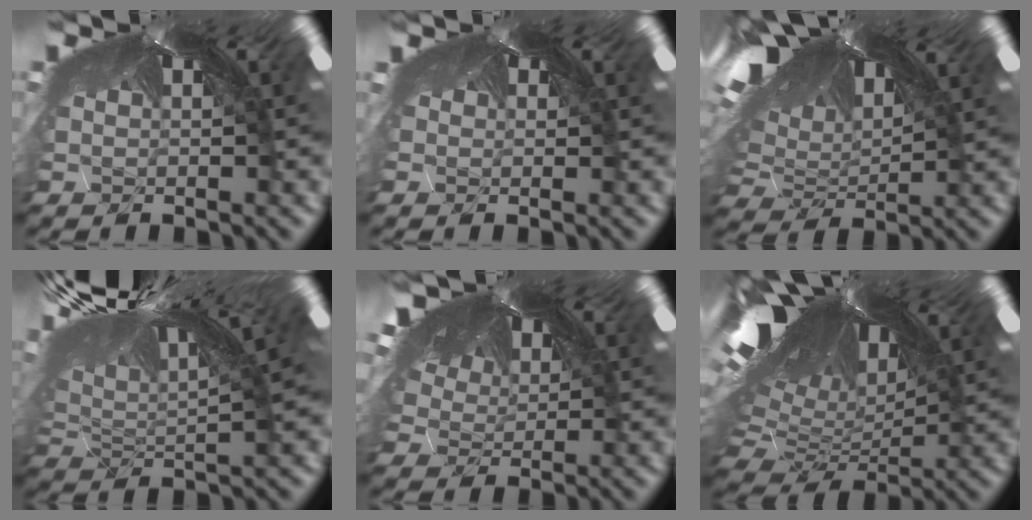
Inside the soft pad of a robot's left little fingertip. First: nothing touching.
{"total": 0.9, "force": [0.7, 0.4, 0.4], "torque": [-0.006, 0.002, 0.008]}
{"total": 2.6, "force": [-2.6, 0.1, 0.2], "torque": [-0.048, -0.050, -0.022]}
{"total": 2.2, "force": [-1.7, -0.6, 1.3], "torque": [-0.041, -0.017, -0.022]}
{"total": 1.8, "force": [-1.2, 1.0, 1.0], "torque": [-0.034, -0.013, -0.016]}
{"total": 2.3, "force": [-2.2, -0.6, 0.5], "torque": [-0.055, -0.055, -0.011]}